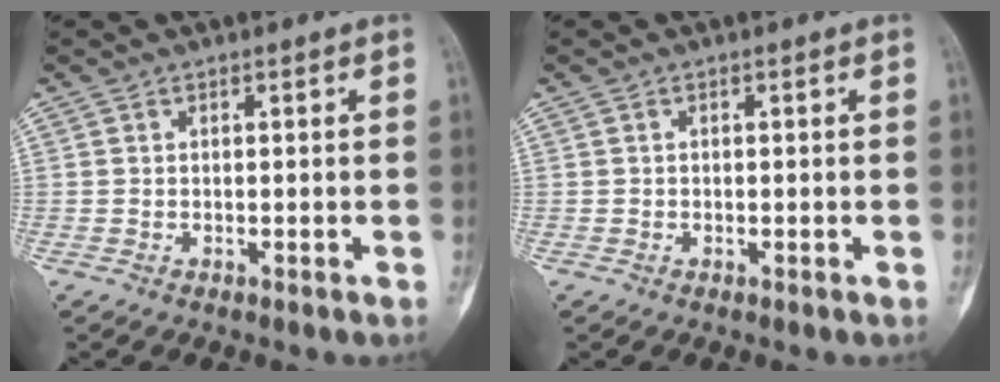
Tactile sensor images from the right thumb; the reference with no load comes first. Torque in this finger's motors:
{"motor_torque": [-0.04, -0.49, -0.23, -0.09, -0.05]}